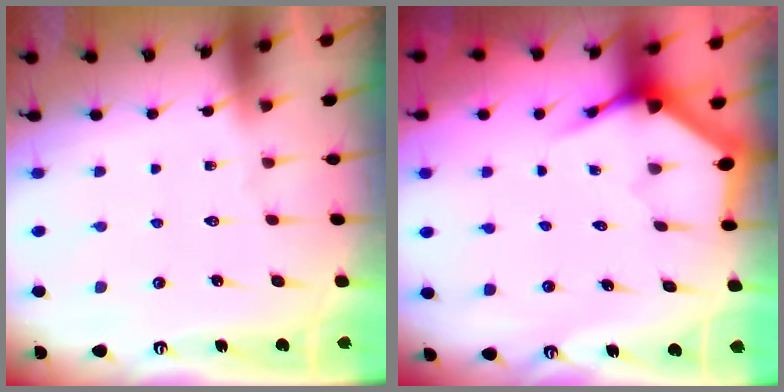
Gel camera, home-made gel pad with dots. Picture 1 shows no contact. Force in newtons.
{"total": 3.7, "press": 3.7, "slide": 0.5}